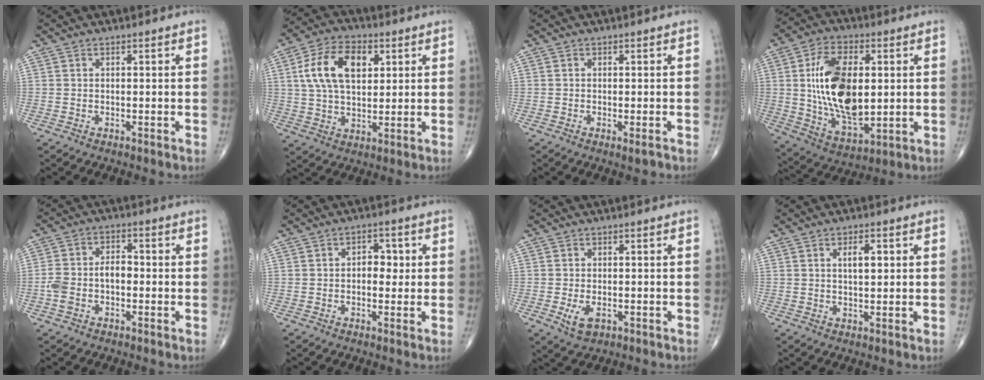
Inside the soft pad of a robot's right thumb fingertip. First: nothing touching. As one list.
[{"total": 13.2, "force": [3.7, 7.8, 10.0], "torque": [-0.170, 0.005, 0.065]}, {"total": 1.3, "force": [-0.6, 0.3, 1.1], "torque": [-0.017, -0.004, -0.009]}, {"total": 18.8, "force": [1.9, 10.1, 15.7], "torque": [-0.272, -0.013, 0.043]}, {"total": 6.8, "force": [-1.3, 4.2, 5.2], "torque": [-0.111, 0.032, -0.026]}, {"total": 4.2, "force": [0.3, 2.8, 3.1], "torque": [-0.022, 0.006, 0.000]}, {"total": 4.0, "force": [-1.3, 2.3, 3.0], "torque": [-0.054, -0.003, -0.015]}, {"total": 3.8, "force": [1.1, 1.6, 3.2], "torque": [-0.049, -0.004, 0.017]}]